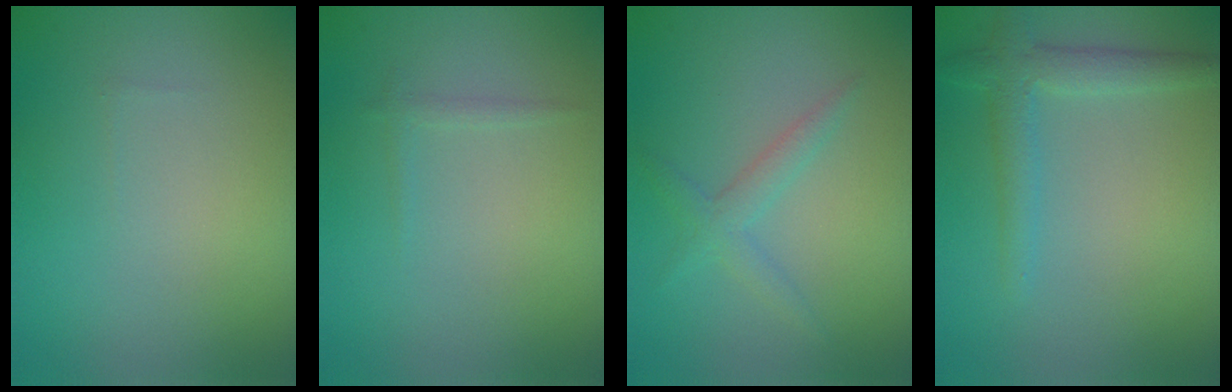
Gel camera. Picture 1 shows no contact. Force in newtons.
{"total": 0.6, "press": 0.6, "slide": 0.0}
{"total": 1.9, "press": 1.9, "slide": 0.0}
{"total": 2.7, "press": 2.7, "slide": 0.1}